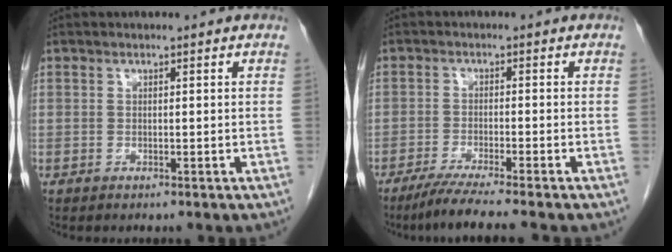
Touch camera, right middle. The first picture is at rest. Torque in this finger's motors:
{"motor_torque": [0.78, -0.42, 0.07, 0.04]}